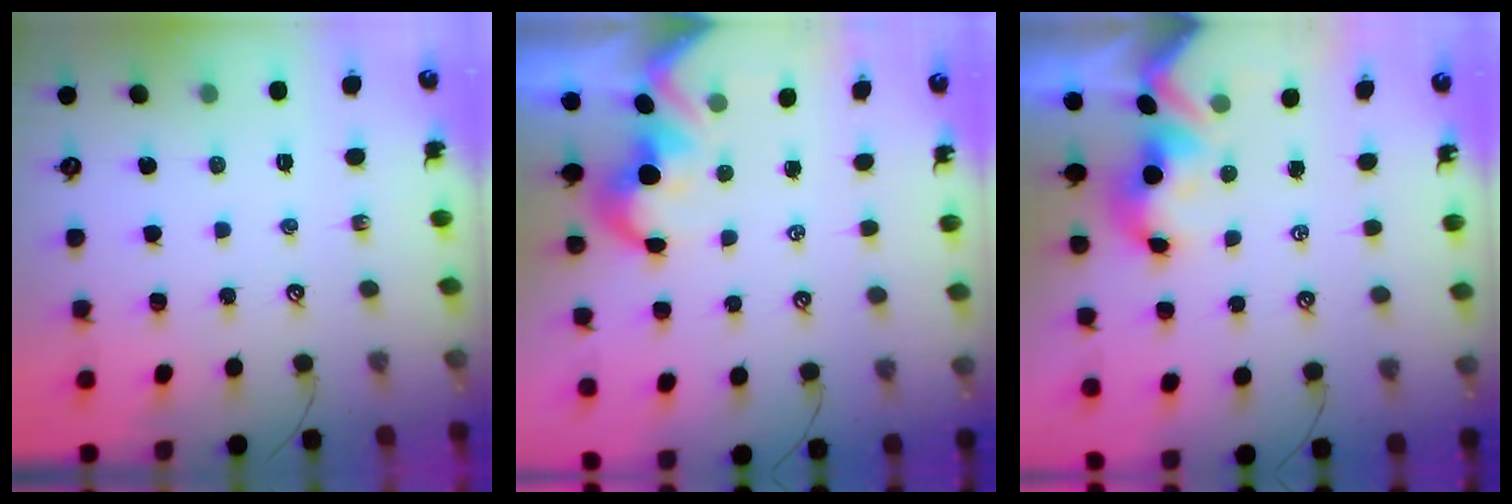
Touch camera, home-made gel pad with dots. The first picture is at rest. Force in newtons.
{"total": 1.7, "press": 1.3, "slide": 1.0}
{"total": 2.1, "press": 1.9, "slide": 0.7}